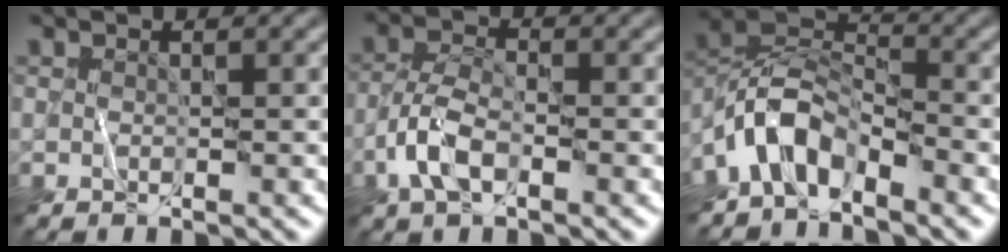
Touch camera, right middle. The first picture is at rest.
{"total": 3.4, "force": [-1.5, 1.6, 2.6], "torque": [-0.054, 0.007, -0.040]}
{"total": 5.1, "force": [-3.4, 2.6, 2.9], "torque": [-0.045, 0.007, -0.077]}